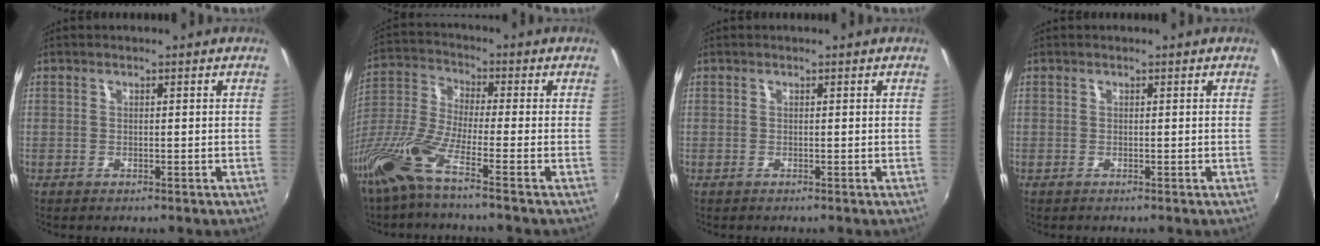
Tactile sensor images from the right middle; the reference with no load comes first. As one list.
[{"total": 10.6, "force": [-6.4, 0.5, 8.4], "torque": [-0.178, -0.017, -0.134]}, {"total": 0.0}, {"total": 0.0}]